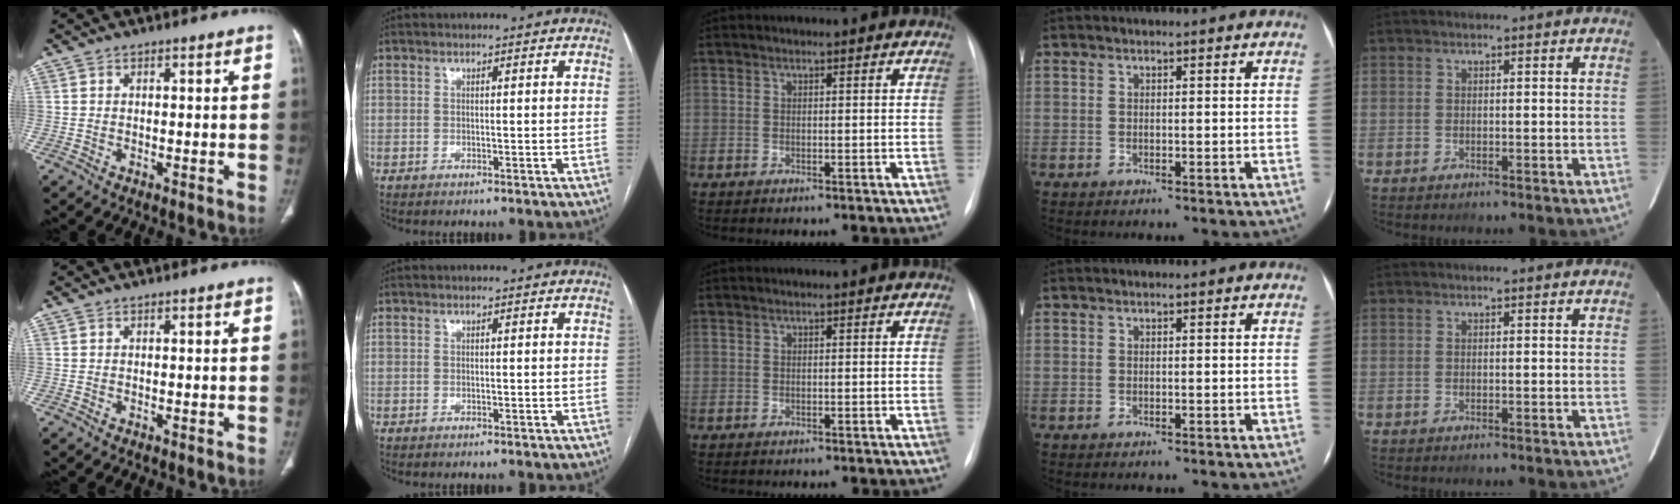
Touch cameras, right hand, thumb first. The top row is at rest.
{}